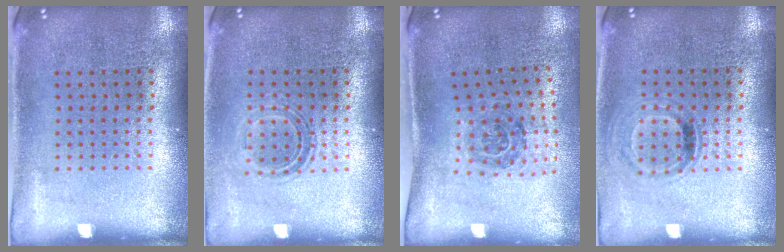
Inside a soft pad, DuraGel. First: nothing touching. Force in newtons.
{"total": 1.0, "press": 0.9, "slide": 0.4}
{"total": 1.3, "press": 1.1, "slide": 0.7}
{"total": 0.9, "press": 0.8, "slide": 0.5}